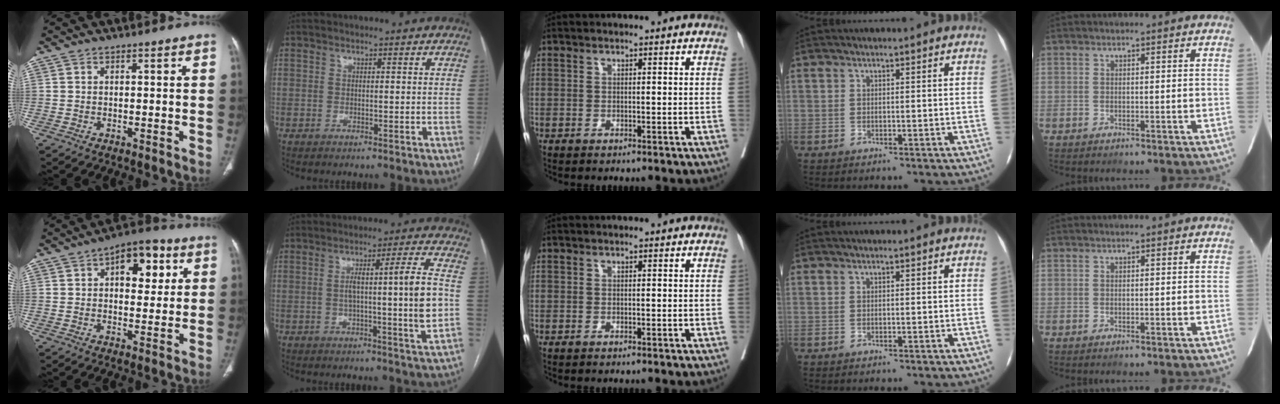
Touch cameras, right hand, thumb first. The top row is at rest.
{"thumb": {"total": 10.7, "force": [3.4, 6.1, 8.1], "torque": [-0.074, 0.008, 0.043]}, "index": {"total": 11.0, "force": [-0.5, -1.0, 10.9], "torque": [-0.176, 0.002, -0.010]}}